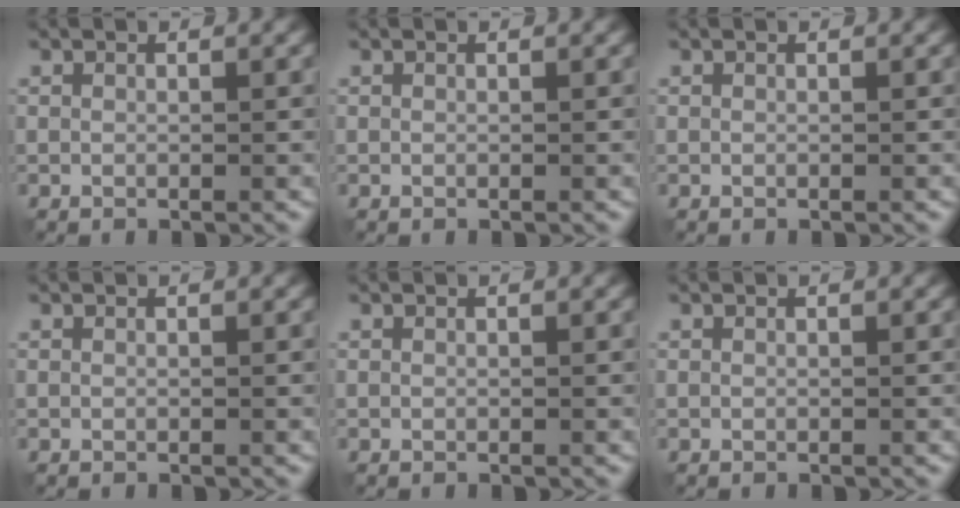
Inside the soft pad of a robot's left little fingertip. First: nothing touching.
{"total": 0.0}
{"total": 0.0}
{"total": 0.0}
{"total": 0.0}
{"total": 0.0}